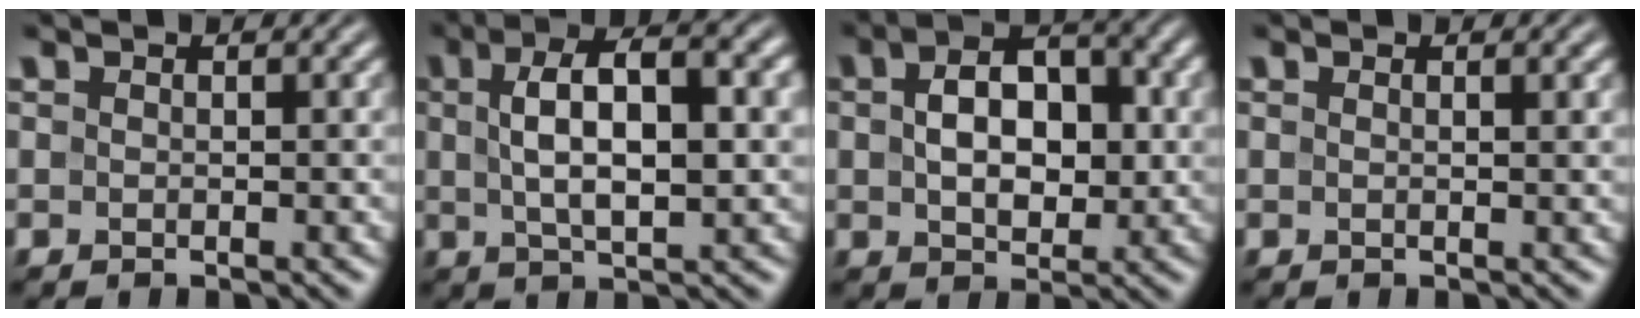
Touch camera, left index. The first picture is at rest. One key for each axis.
{"total": 8.8, "fx": 1.8, "fy": 3.5, "fz": 7.9, "tx": -0.129, "ty": 0.012, "tz": 0.024}
{"total": 6.8, "fx": 0.8, "fy": 4.2, "fz": 5.3, "tx": -0.085, "ty": 0.008, "tz": 0.011}
{"total": 1.3, "fx": 0.5, "fy": 0.3, "fz": 1.2, "tx": -0.017, "ty": 0.001, "tz": 0.002}